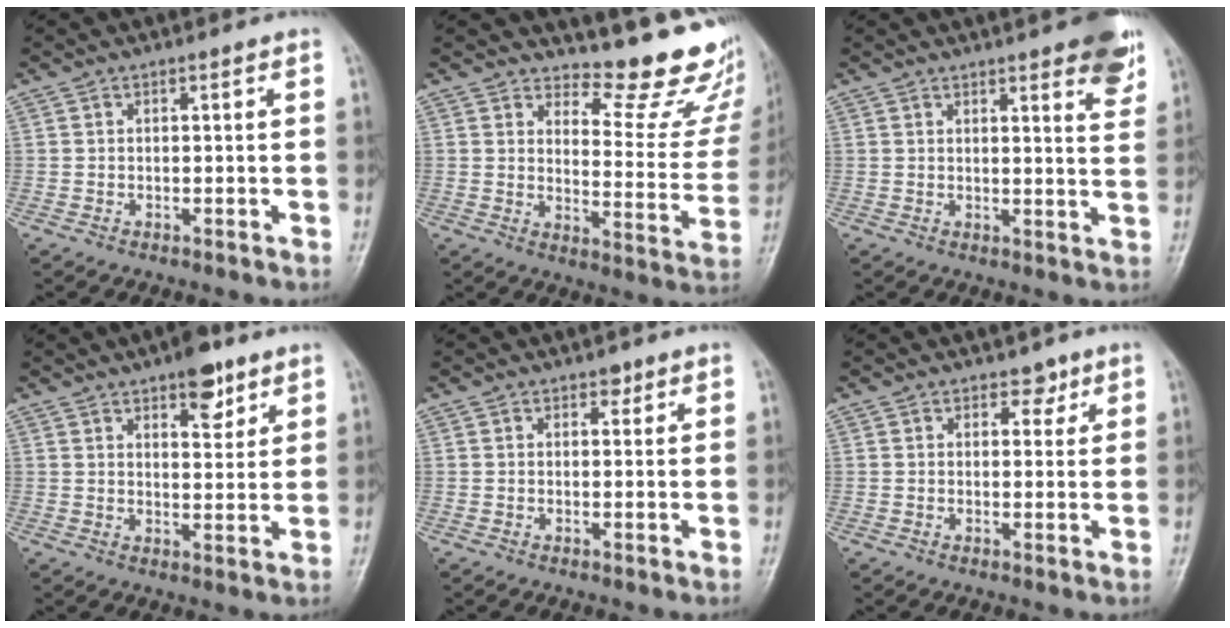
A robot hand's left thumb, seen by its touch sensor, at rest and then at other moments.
{"total": 16.1, "force": [14.6, 4.9, 5.0], "torque": [-0.010, -0.154, 0.162]}
{"total": 9.5, "force": [6.0, 2.3, 7.1], "torque": [-0.066, -0.025, 0.068]}
{"total": 7.2, "force": [4.6, 3.1, 4.6], "torque": [-0.041, -0.024, 0.062]}
{"total": 1.5, "force": [1.0, 0.9, 0.6], "torque": [0.004, -0.004, 0.010]}
{"total": 2.5, "force": [1.7, 1.6, 1.0], "torque": [0.006, -0.009, 0.022]}